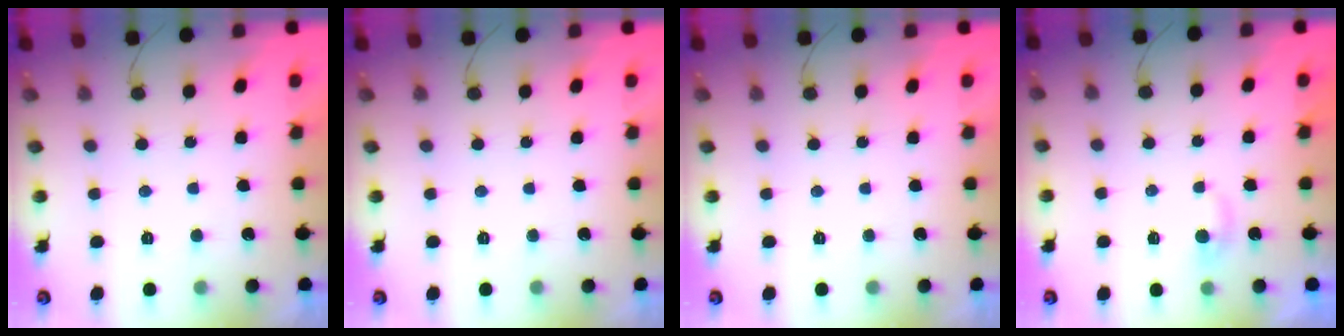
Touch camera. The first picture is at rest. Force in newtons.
{"total": 0.0}
{"total": 0.0}
{"total": 2.7, "press": 2.7, "slide": 0.3}